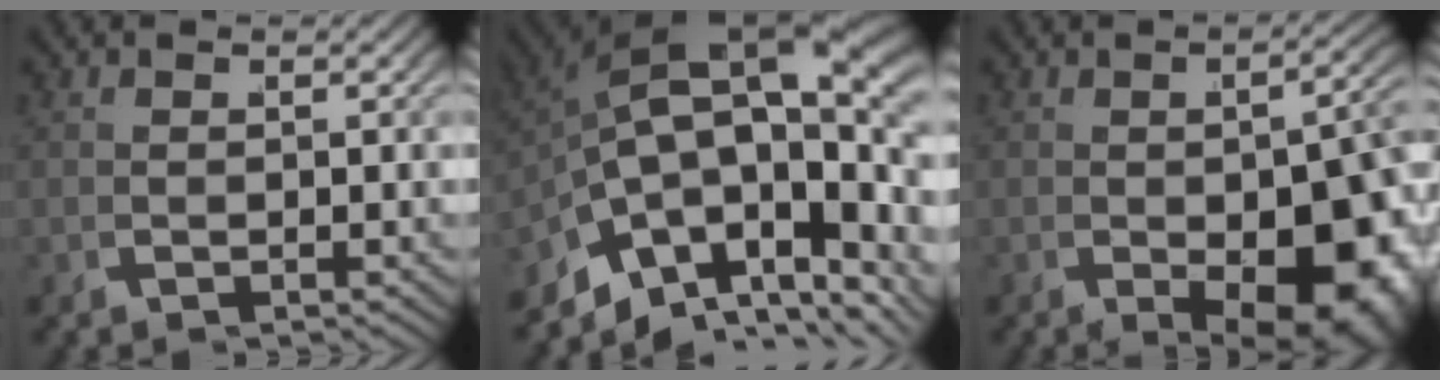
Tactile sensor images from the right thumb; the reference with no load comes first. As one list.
[{"total": 15.9, "force": [1.2, 9.0, 13.0], "torque": [-0.219, -0.012, 0.028]}, {"total": 13.6, "force": [-2.9, 7.5, 10.9], "torque": [-0.153, -0.041, -0.018]}]